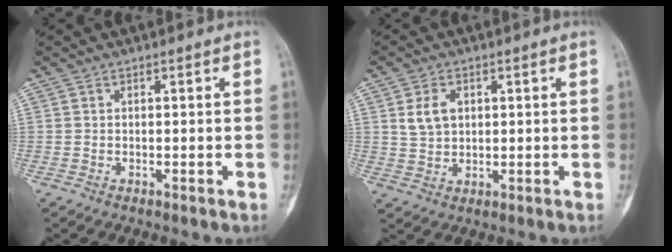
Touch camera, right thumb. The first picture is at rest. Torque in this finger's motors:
{"motor_torque": [0.03, 0.13, 0.67, 0.01, 0.02]}